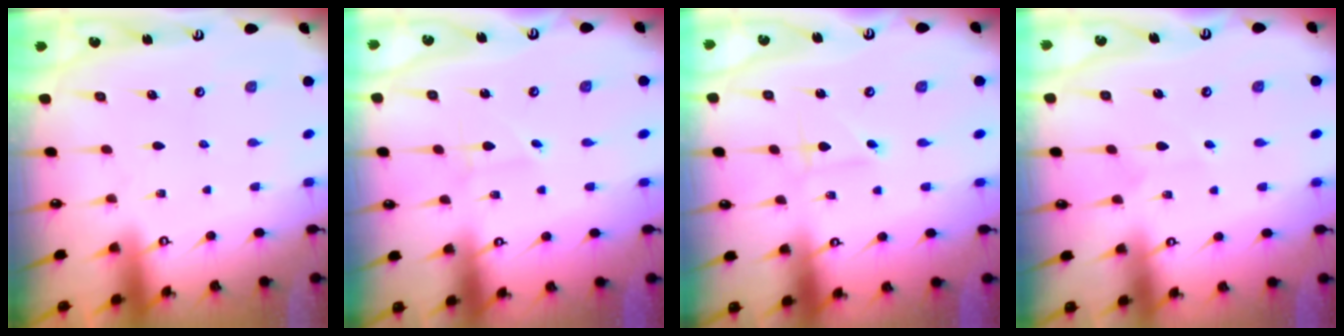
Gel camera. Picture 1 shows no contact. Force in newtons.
{"total": 2.0, "press": 2.0, "slide": 0.2}
{"total": 1.0, "press": 1.0, "slide": 0.1}
{"total": 4.6, "press": 4.6, "slide": 0.4}